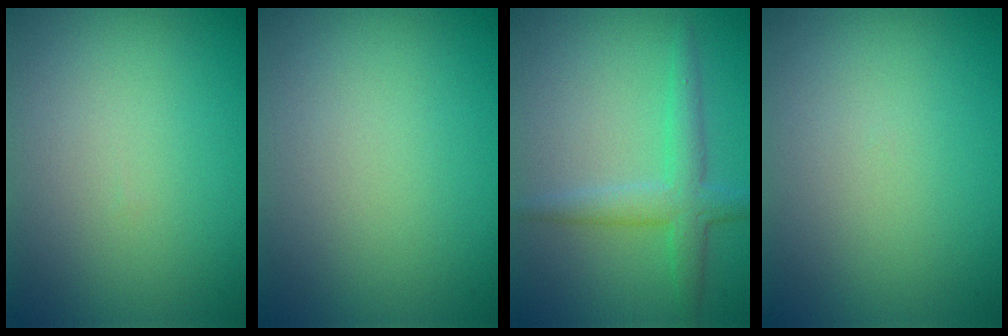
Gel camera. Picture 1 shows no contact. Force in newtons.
{"total": 0.0}
{"total": 3.1, "press": 3.0, "slide": 0.1}
{"total": 0.0}